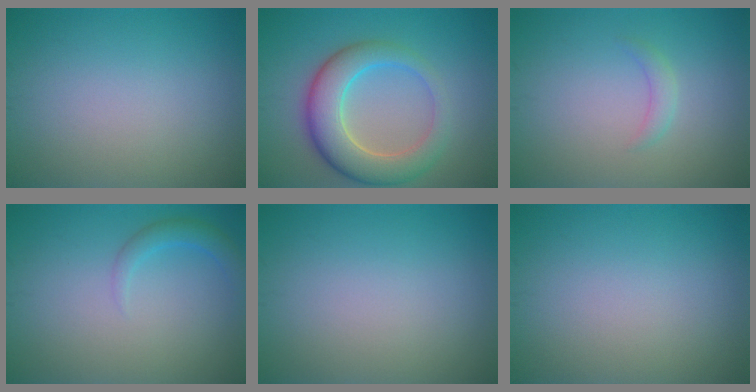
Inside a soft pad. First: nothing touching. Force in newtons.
{"total": 7.0, "press": 6.9, "slide": 0.7}
{"total": 1.2, "press": 1.2, "slide": 0.1}
{"total": 1.8, "press": 1.8, "slide": 0.2}
{"total": 0.0}
{"total": 0.0}